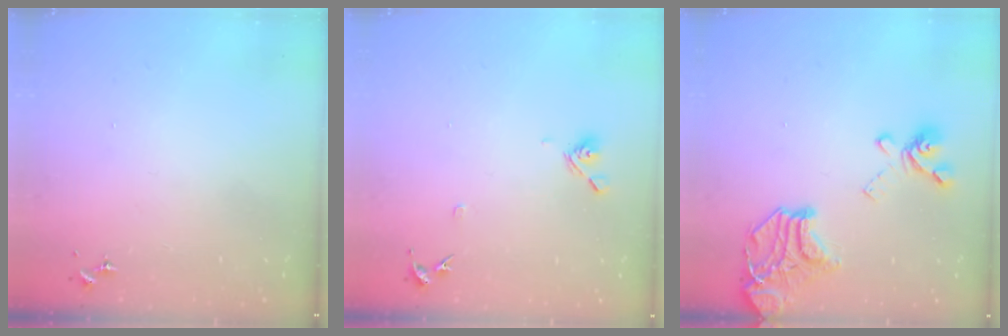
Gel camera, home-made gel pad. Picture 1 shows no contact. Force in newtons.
{"total": 7.5, "press": 7.3, "slide": 1.6}
{"total": 18.3, "press": 18.1, "slide": 2.4}